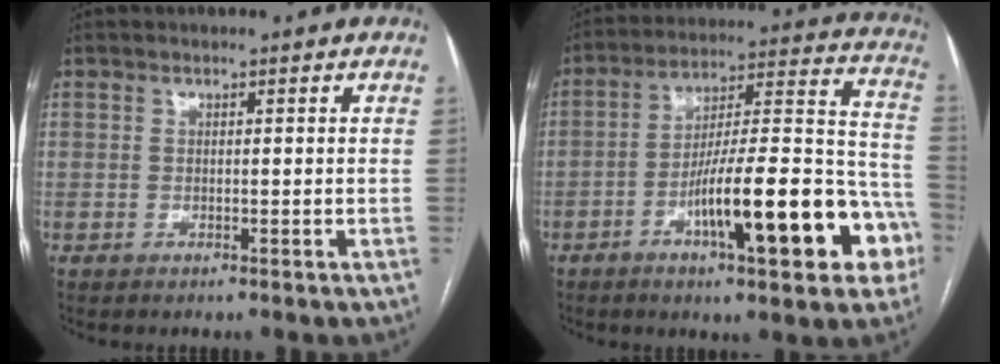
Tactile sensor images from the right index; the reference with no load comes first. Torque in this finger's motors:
{"motor_torque": [1.36, -0.78, 1.05, 0.21]}